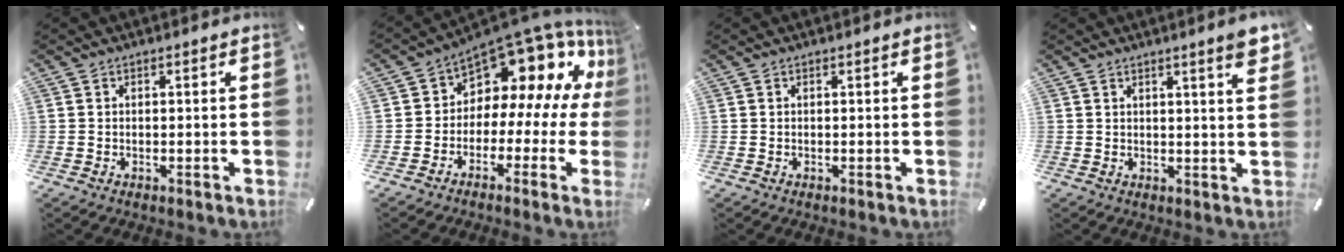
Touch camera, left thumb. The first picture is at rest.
{"total": 11.9, "force": [7.3, 7.3, 5.8], "torque": [-0.096, -0.077, 0.127]}
{"total": 0.0}
{"total": 4.5, "force": [2.9, 0.2, 3.4], "torque": [-0.055, -0.015, 0.047]}